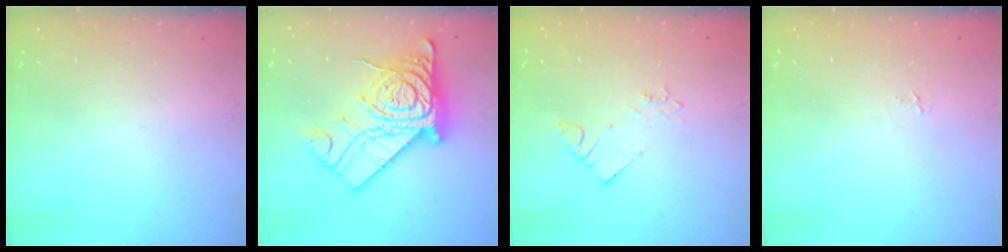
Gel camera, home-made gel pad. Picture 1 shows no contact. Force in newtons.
{"total": 23.2, "press": 23.1, "slide": 2.3}
{"total": 2.8, "press": 2.8, "slide": 0.1}
{"total": 2.7, "press": 2.7, "slide": 0.3}